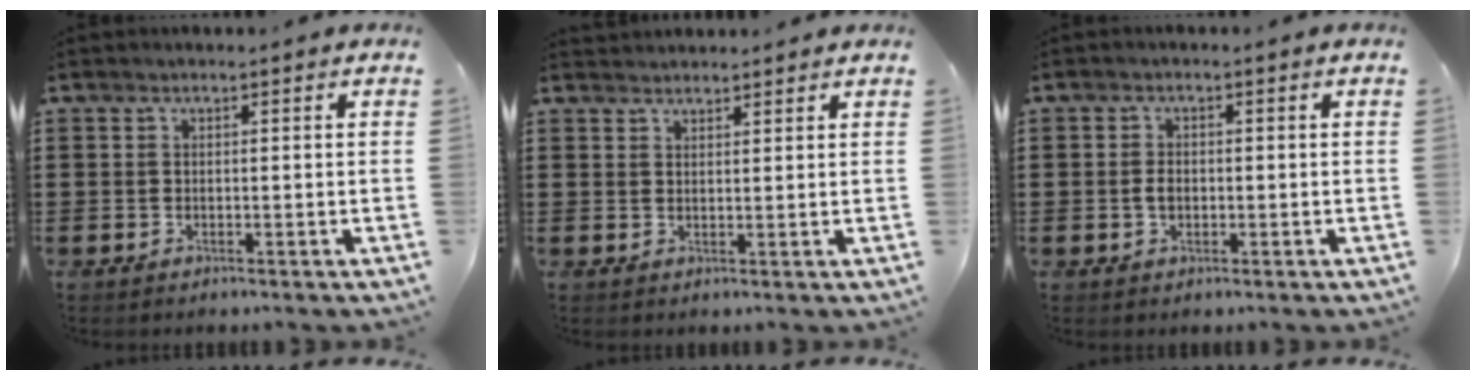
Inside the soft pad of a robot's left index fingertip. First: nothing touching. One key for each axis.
{"total": 1.6, "fx": 1.6, "fy": 0.2, "fz": -0.2, "tx": 0.000, "ty": 0.003, "tz": 0.032}
{"total": 2.0, "fx": -0.2, "fy": 1.3, "fz": 1.5, "tx": -0.032, "ty": 0.005, "tz": -0.005}